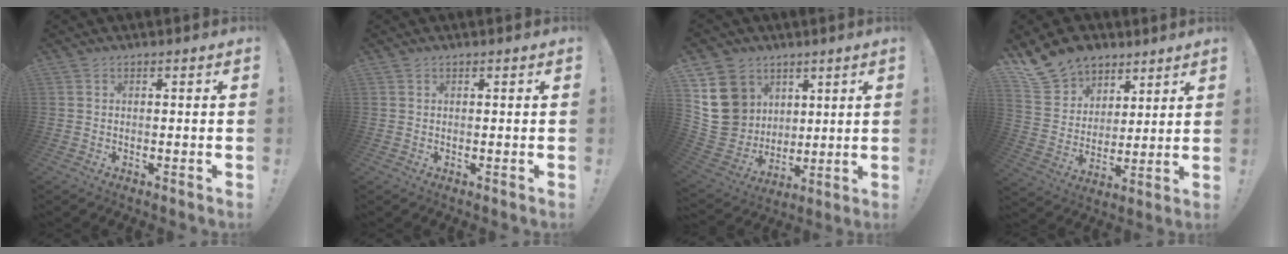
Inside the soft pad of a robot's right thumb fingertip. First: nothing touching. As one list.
[{"total": 0.0}, {"total": 17.4, "force": [5.9, 15.1, 6.4], "torque": [-0.120, -0.028, 0.136]}, {"total": 14.2, "force": [10.4, 9.2, 3.3], "torque": [-0.073, -0.069, 0.206]}]